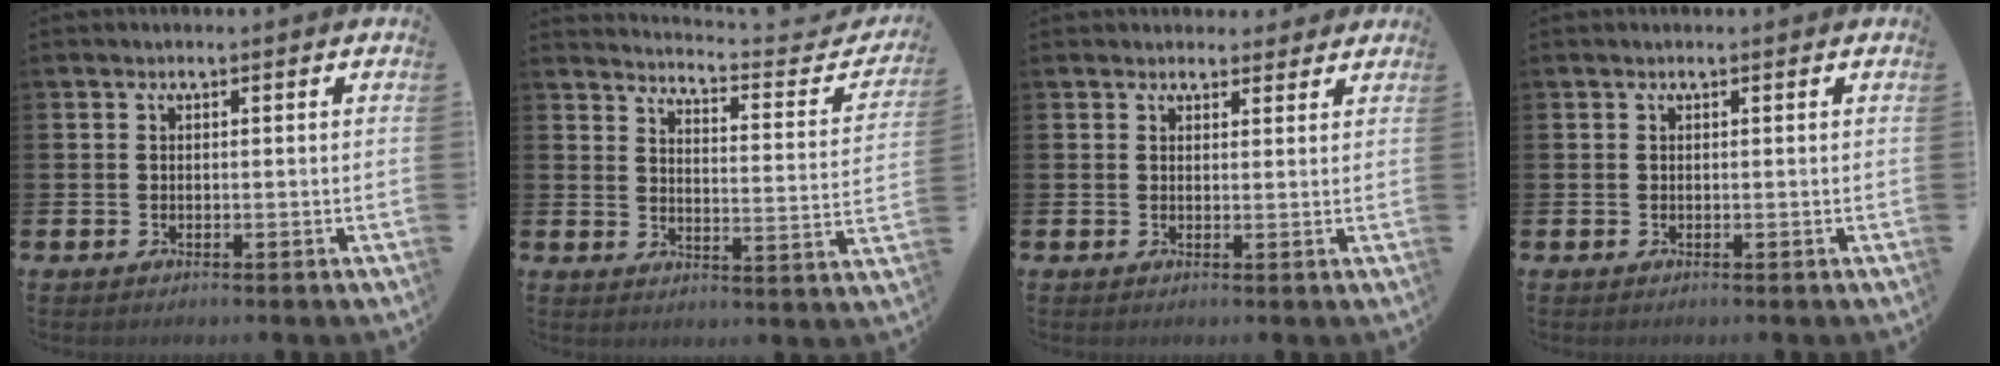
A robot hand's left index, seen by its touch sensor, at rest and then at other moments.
{"total": 3.9, "force": [3.8, -0.1, 1.0], "torque": [-0.024, -0.045, 0.054]}
{"total": 2.1, "force": [2.0, 0.8, -0.1], "torque": [0.008, -0.008, 0.036]}
{"total": 0.0}